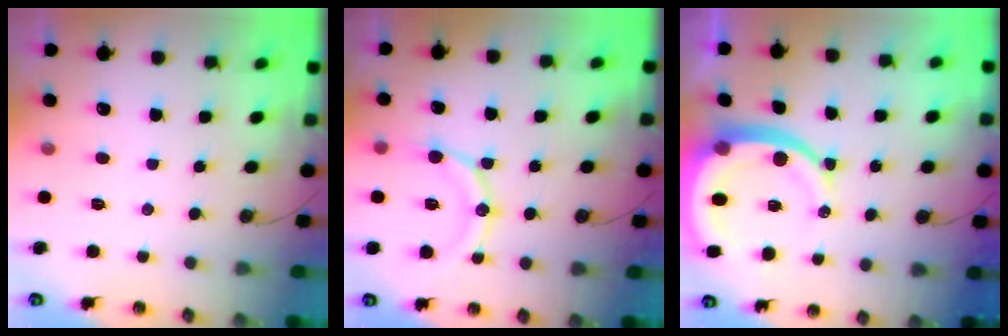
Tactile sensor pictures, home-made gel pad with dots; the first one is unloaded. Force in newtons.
{"total": 13.8, "press": 13.5, "slide": 2.7}
{"total": 13.4, "press": 13.3, "slide": 1.5}